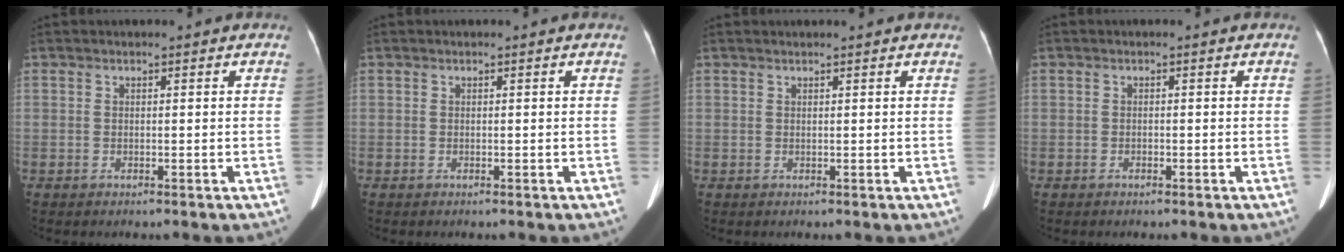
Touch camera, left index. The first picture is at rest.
{"total": 0.0}
{"total": 1.9, "force": [1.8, 0.0, 0.6], "torque": [-0.009, 0.017, 0.024]}
{"total": 0.6, "force": [-0.6, 0.1, 0.2], "torque": [-0.006, -0.004, -0.010]}